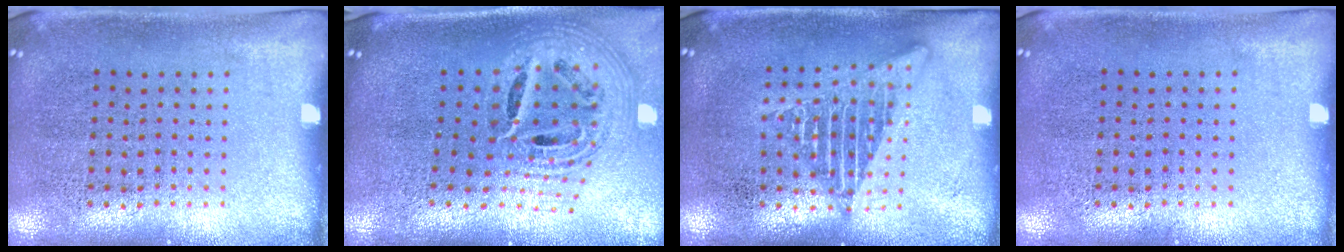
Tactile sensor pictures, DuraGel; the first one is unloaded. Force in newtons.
{"total": 2.2, "press": 1.6, "slide": 1.5}
{"total": 2.6, "press": 2.6, "slide": 0.3}
{"total": 0.0}